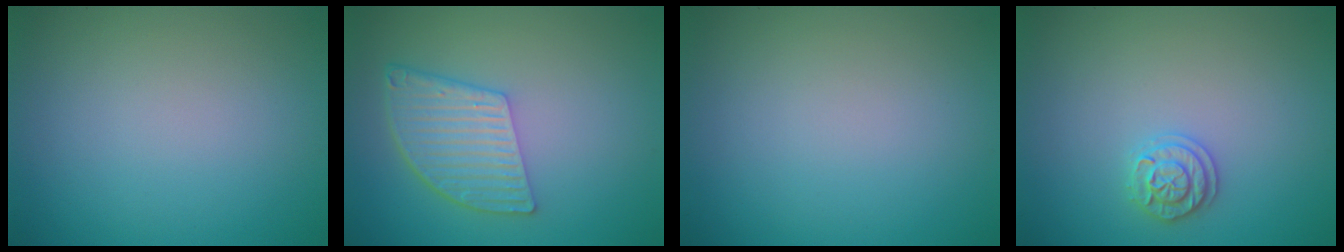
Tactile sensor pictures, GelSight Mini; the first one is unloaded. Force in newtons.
{"total": 5.5, "press": 4.0, "slide": 3.7}
{"total": 0.0}
{"total": 1.9, "press": 1.9, "slide": 0.2}